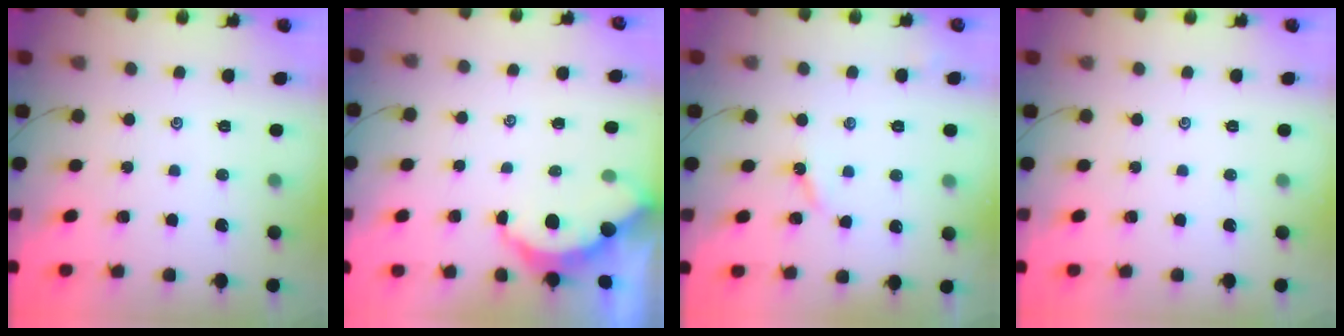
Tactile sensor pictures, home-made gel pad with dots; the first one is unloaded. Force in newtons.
{"total": 3.1, "press": 3.1, "slide": 0.4}
{"total": 4.2, "press": 4.1, "slide": 0.5}
{"total": 0.0}